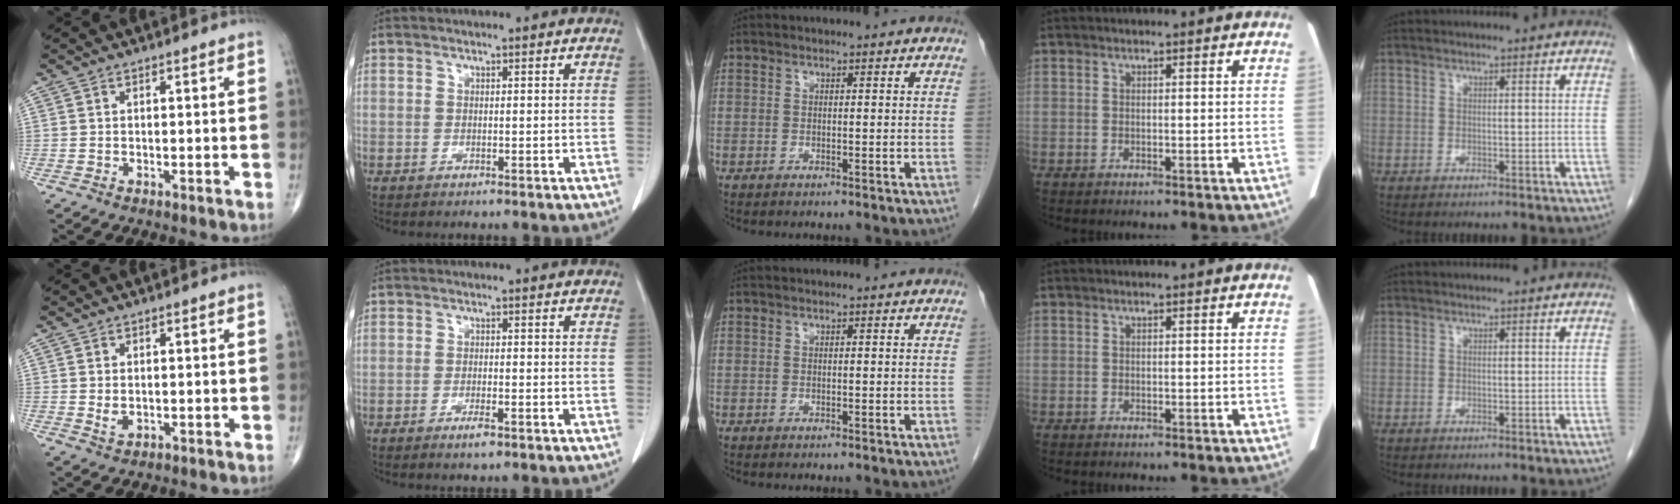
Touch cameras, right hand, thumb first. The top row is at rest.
{"thumb": {"total": 2.1, "force": [0.1, 1.4, 1.6], "torque": [-0.029, -0.007, 0.007]}, "index": {"total": 2.3, "force": [-1.5, 0.4, 1.8], "torque": [-0.032, -0.003, -0.023]}}